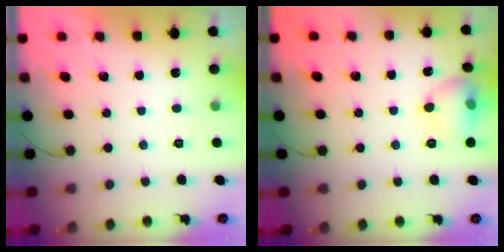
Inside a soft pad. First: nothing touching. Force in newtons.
{"total": 11.6, "press": 9.5, "slide": 6.7}